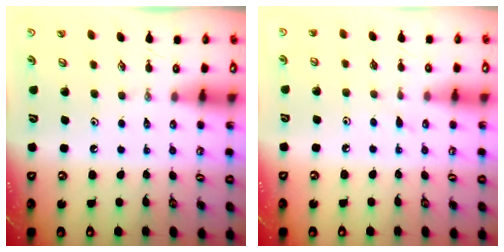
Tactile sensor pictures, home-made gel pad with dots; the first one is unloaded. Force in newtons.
{"total": 4.9, "press": 4.8, "slide": 0.7}